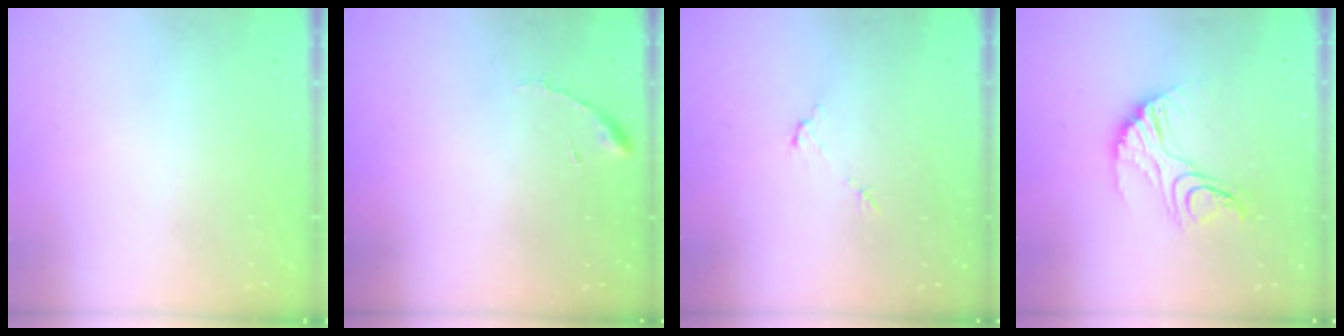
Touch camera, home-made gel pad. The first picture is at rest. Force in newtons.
{"total": 6.2, "press": 6.2, "slide": 0.4}
{"total": 4.8, "press": 4.8, "slide": 0.2}
{"total": 13.7, "press": 13.6, "slide": 1.1}